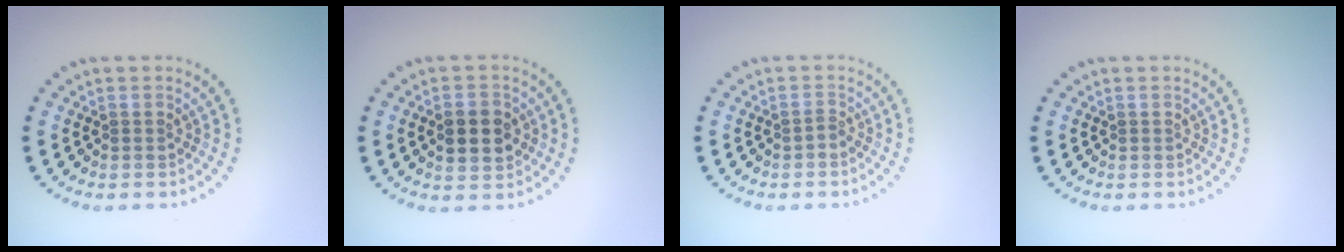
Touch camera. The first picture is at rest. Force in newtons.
{"total": 3.7, "press": 3.7, "slide": 0.3}
{"total": 0.6, "press": 0.2, "slide": 0.6}
{"total": 0.0}